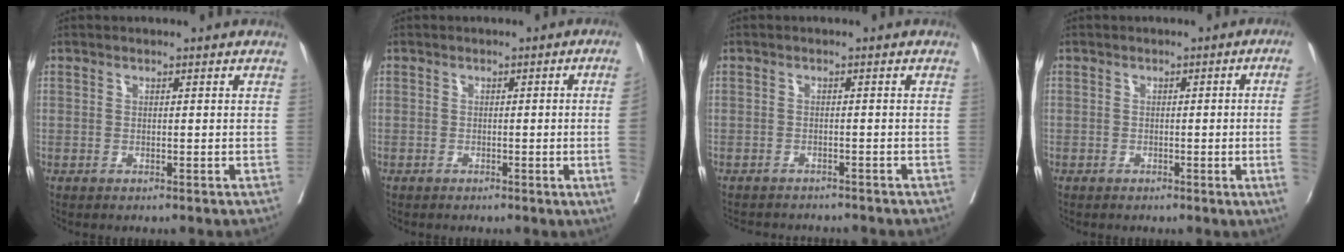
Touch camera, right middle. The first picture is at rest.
{"total": 4.2, "force": [-0.7, -1.7, 3.8], "torque": [-0.044, -0.008, -0.008]}
{"total": 7.0, "force": [-6.6, 1.7, 1.6], "torque": [-0.022, -0.004, -0.085]}
{"total": 5.2, "force": [-0.7, -1.6, 4.9], "torque": [-0.050, -0.009, -0.009]}